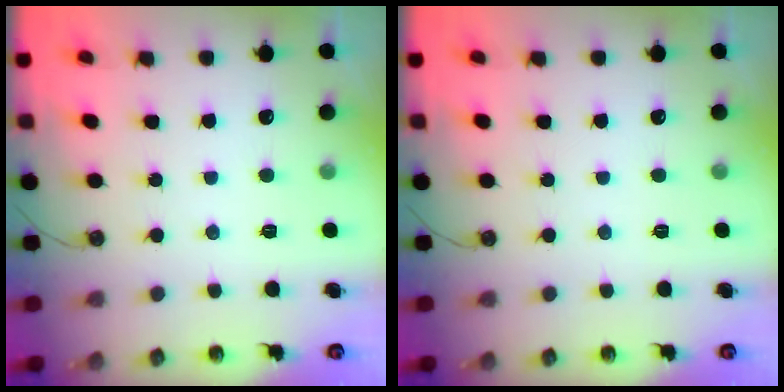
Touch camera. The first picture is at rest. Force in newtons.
{"total": 0.0}